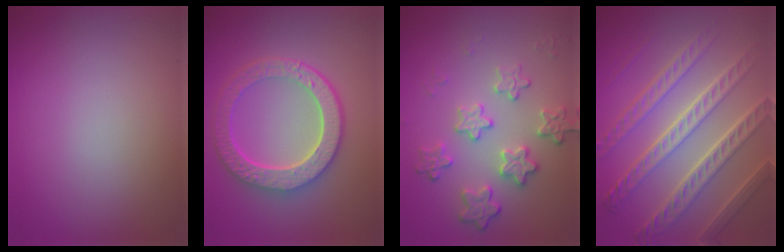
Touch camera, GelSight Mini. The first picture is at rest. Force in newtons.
{"total": 6.7, "press": 5.3, "slide": 4.2}
{"total": 3.9, "press": 3.3, "slide": 1.9}
{"total": 8.2, "press": 6.4, "slide": 5.1}